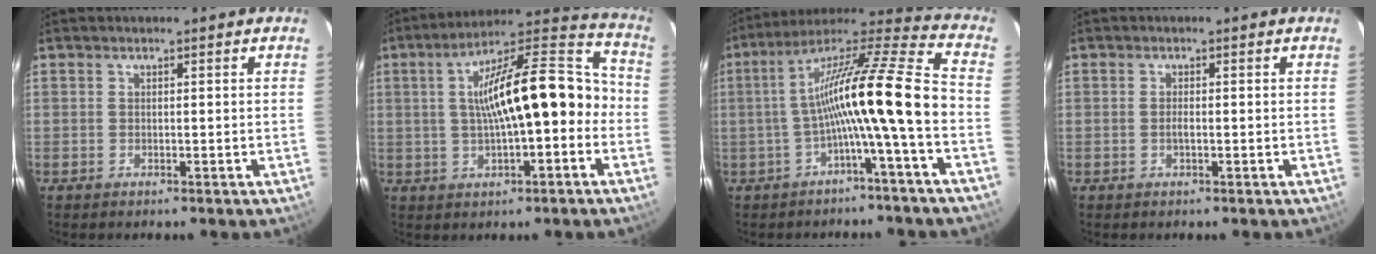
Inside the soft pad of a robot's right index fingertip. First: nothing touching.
{"total": 17.6, "force": [-1.0, 5.6, 16.6], "torque": [-0.261, 0.037, -0.013]}
{"total": 16.2, "force": [-4.1, -0.2, 15.7], "torque": [-0.268, 0.013, -0.079]}
{"total": 1.2, "force": [-0.3, 0.4, 1.1], "torque": [-0.022, -0.001, -0.006]}